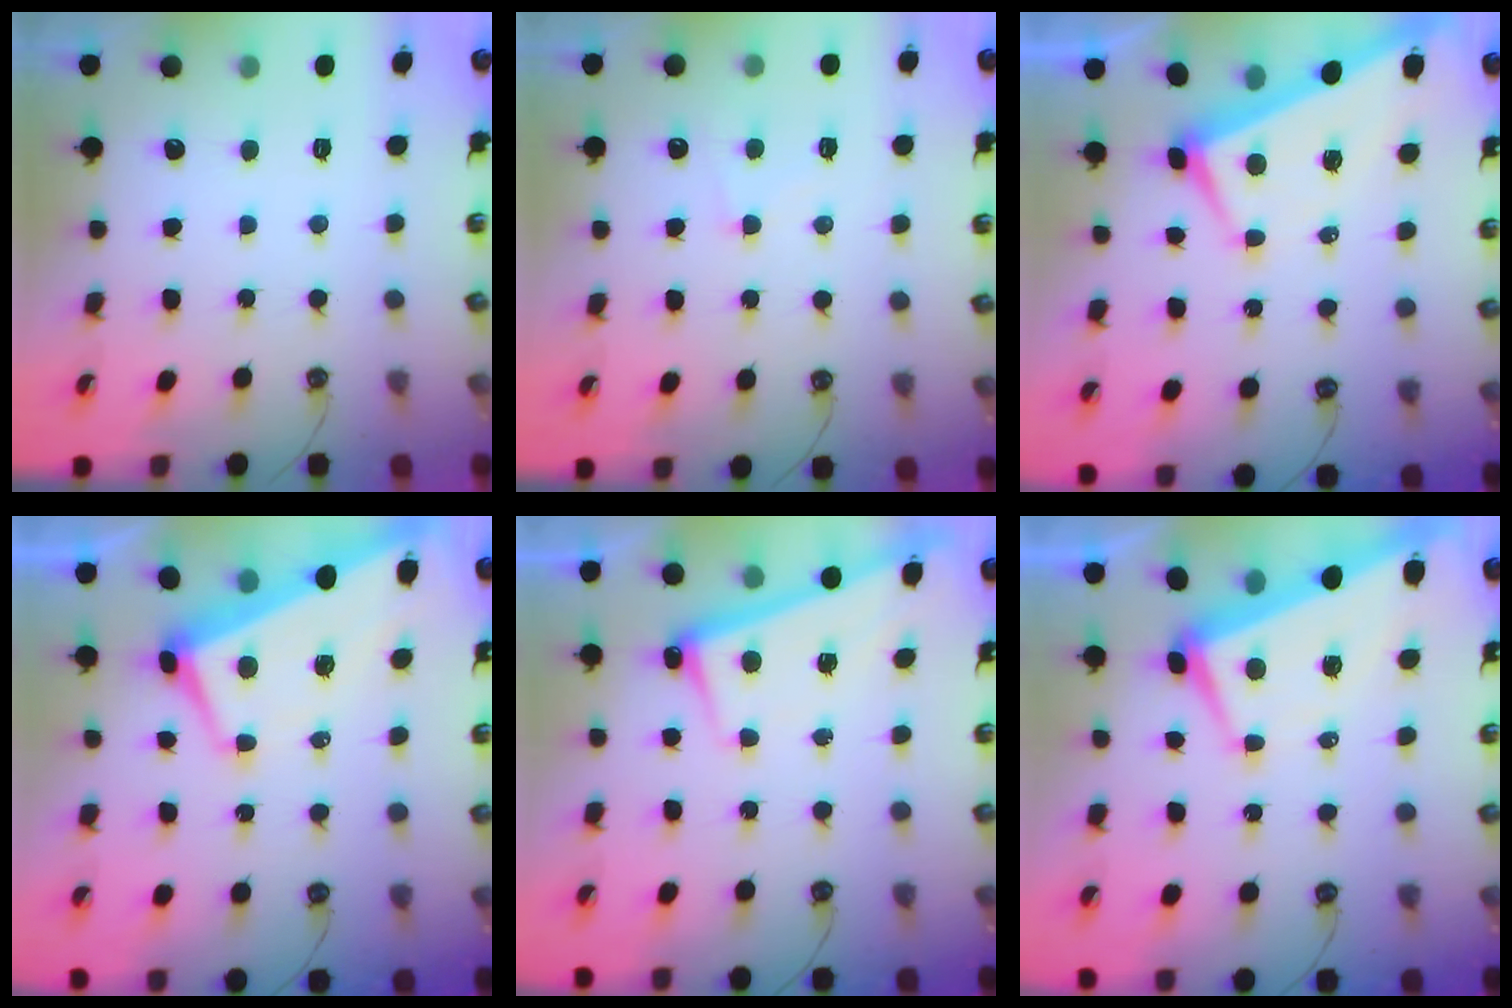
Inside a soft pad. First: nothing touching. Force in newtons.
{"total": 0.8, "press": 0.3, "slide": 0.7}
{"total": 0.9, "press": 0.6, "slide": 0.8}
{"total": 1.8, "press": 1.1, "slide": 1.3}
{"total": 2.8, "press": 2.6, "slide": 0.9}
{"total": 2.0, "press": 1.6, "slide": 1.2}